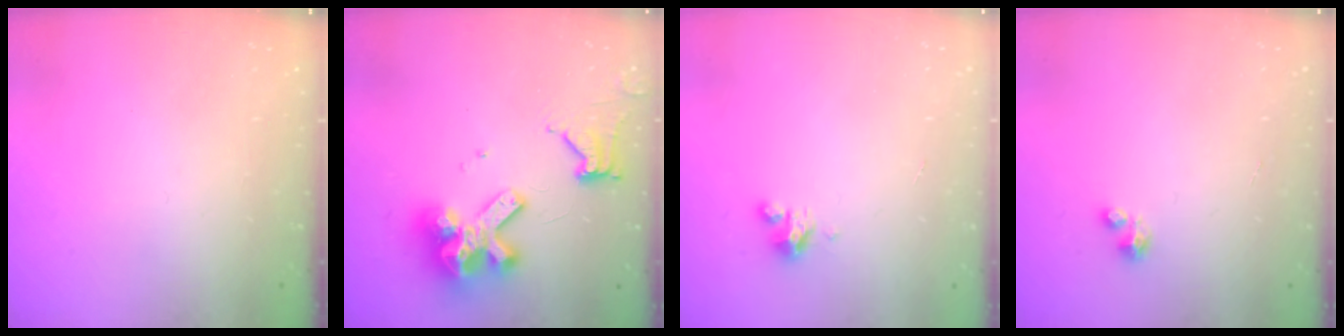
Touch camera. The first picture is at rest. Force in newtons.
{"total": 14.7, "press": 14.5, "slide": 1.8}
{"total": 2.8, "press": 2.8, "slide": 0.2}
{"total": 0.9, "press": 0.9, "slide": 0.3}